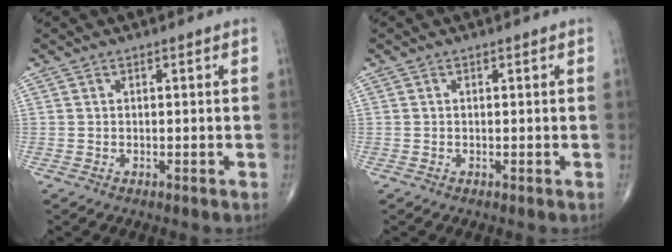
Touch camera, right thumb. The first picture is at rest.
{"total": 0.0}